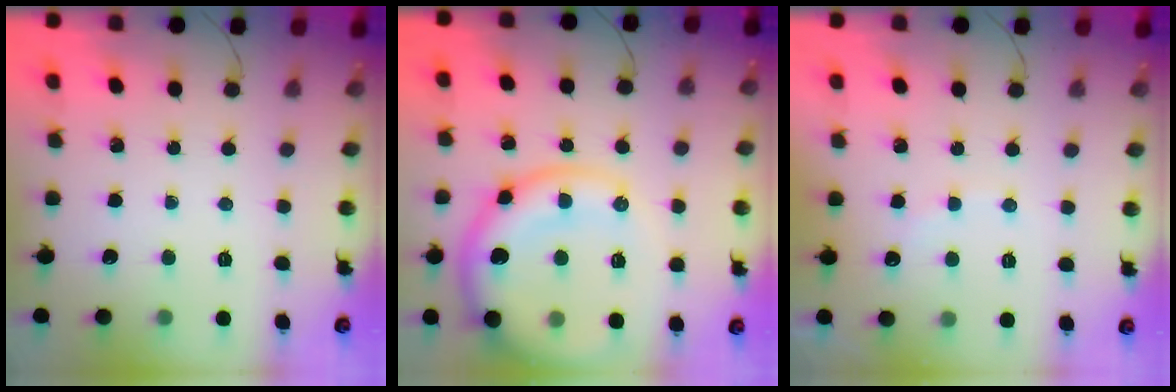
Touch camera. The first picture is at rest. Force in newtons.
{"total": 15.8, "press": 15.6, "slide": 2.6}
{"total": 5.5, "press": 5.4, "slide": 0.8}